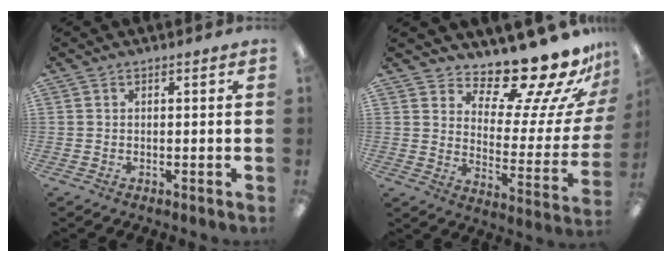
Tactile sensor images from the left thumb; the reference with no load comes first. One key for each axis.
{"total": 16.3, "fx": 14.0, "fy": 3.2, "fz": 7.7, "tx": -0.111, "ty": -0.124, "tz": 0.228}